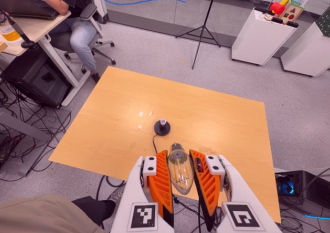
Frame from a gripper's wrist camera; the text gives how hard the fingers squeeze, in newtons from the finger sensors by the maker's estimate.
{"total": 19.3, "left": 20.9, "right": 17.7}